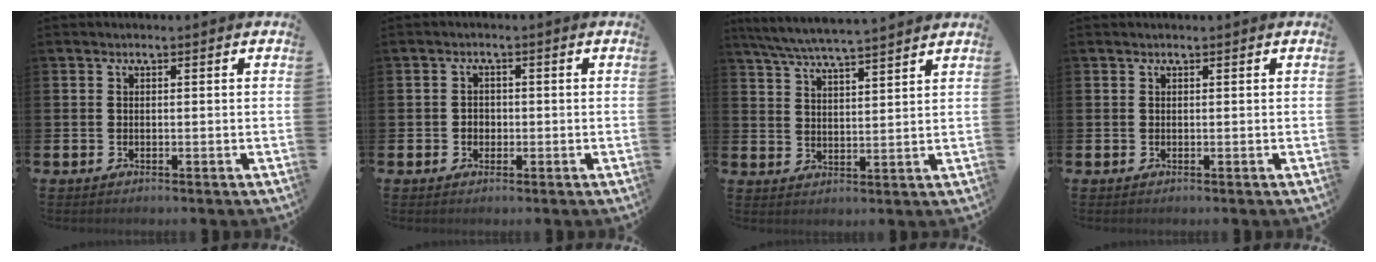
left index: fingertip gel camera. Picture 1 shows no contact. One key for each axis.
{"total": 1.6, "fx": -0.3, "fy": 1.5, "fz": 0.5, "tx": -0.001, "ty": 0.002, "tz": -0.011}
{"total": 6.1, "fx": 5.8, "fy": -0.1, "fz": 1.8, "tx": -0.060, "ty": -0.029, "tz": 0.104}
{"total": 0.0}